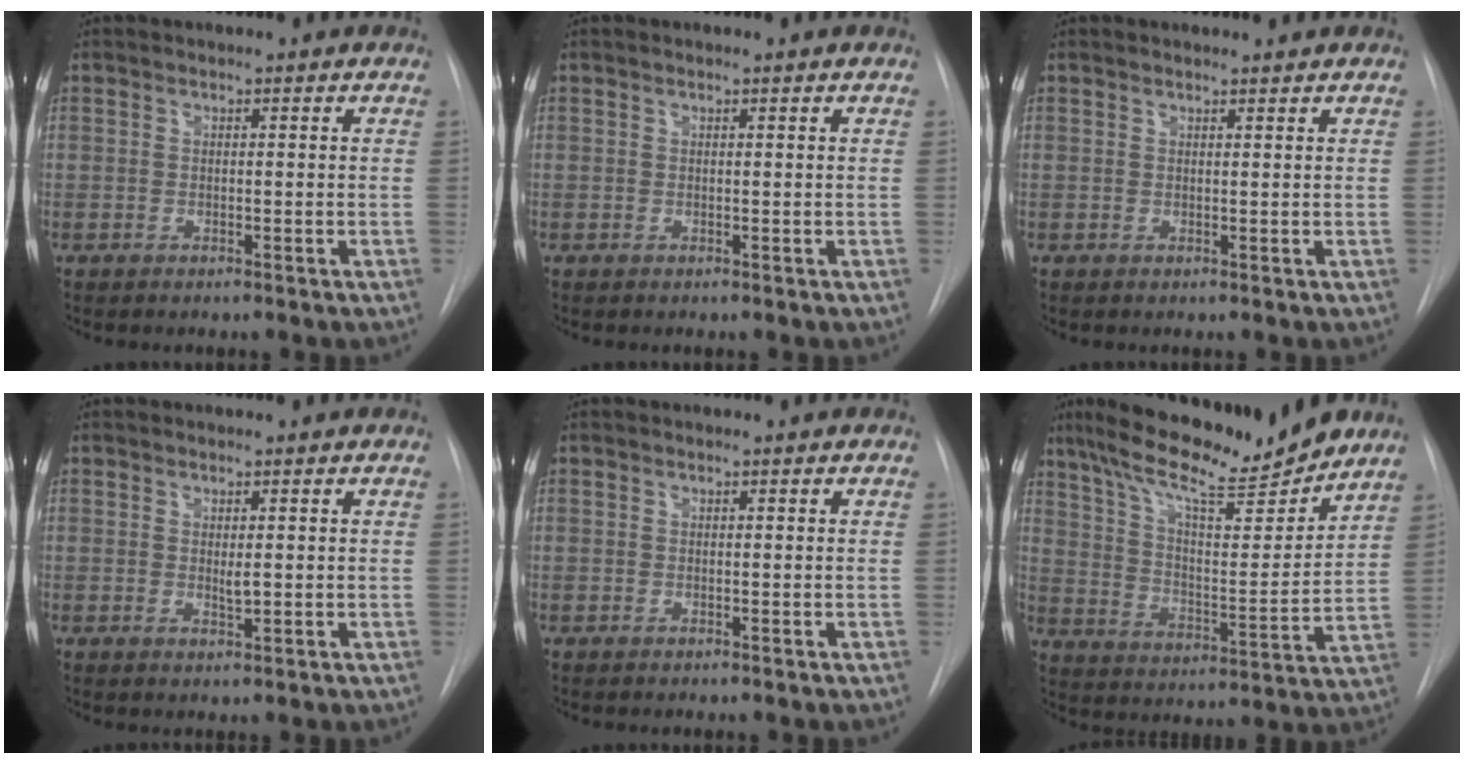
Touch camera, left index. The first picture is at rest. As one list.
[{"total": 0.0}, {"total": 1.9, "force": [1.9, 0.1, 0.2], "torque": [-0.008, 0.006, 0.024]}, {"total": 1.3, "force": [0.2, 0.3, 1.2], "torque": [-0.024, -0.005, 0.007]}, {"total": 0.0}, {"total": 20.6, "force": [16.6, 3.4, 11.6], "torque": [-0.198, 0.003, 0.262]}]